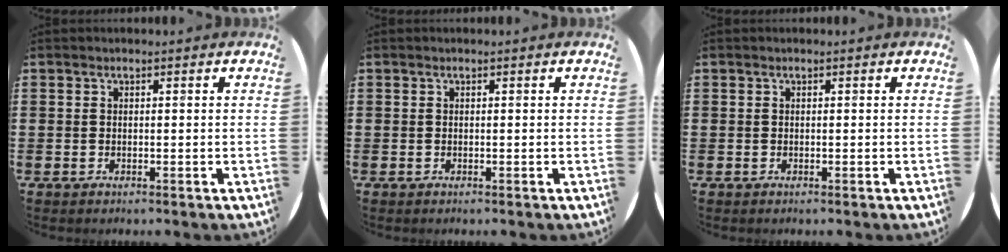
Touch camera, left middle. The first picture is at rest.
{"total": 0.0}
{"total": 0.0}